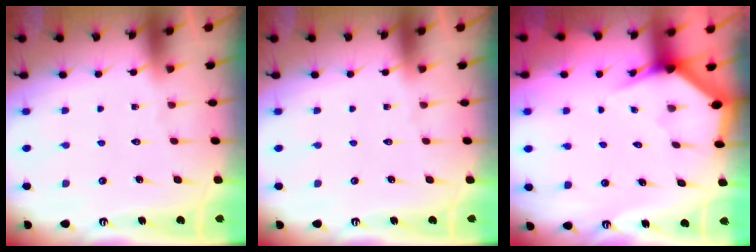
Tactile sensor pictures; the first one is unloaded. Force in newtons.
{"total": 0.0}
{"total": 2.9, "press": 2.9, "slide": 0.2}